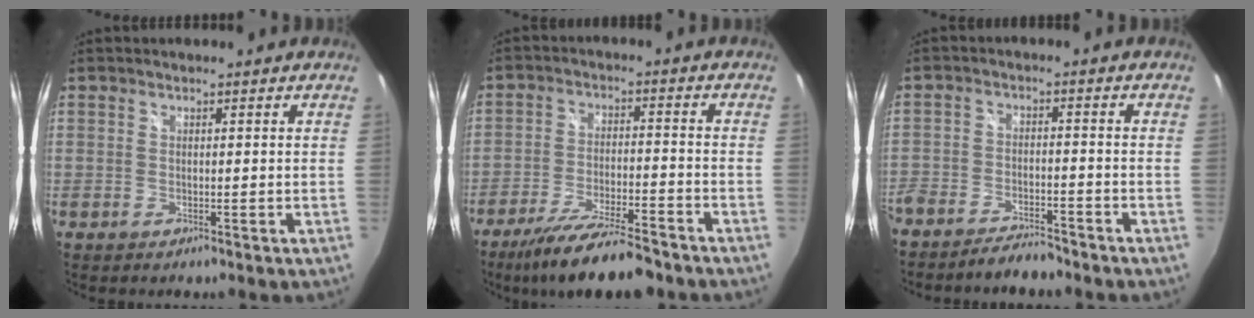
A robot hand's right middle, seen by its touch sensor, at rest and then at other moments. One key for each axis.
{"total": 14.1, "fx": -11.8, "fy": 2.2, "fz": 7.4, "tx": -0.151, "ty": -0.022, "tz": -0.194}
{"total": 8.6, "fx": -7.6, "fy": 2.4, "fz": 3.2, "tx": -0.087, "ty": -0.009, "tz": -0.125}